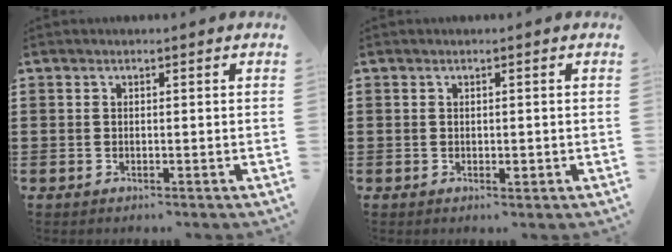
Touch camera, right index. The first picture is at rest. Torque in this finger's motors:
{"motor_torque": [0.27, -0.05, 0.00, 0.01]}